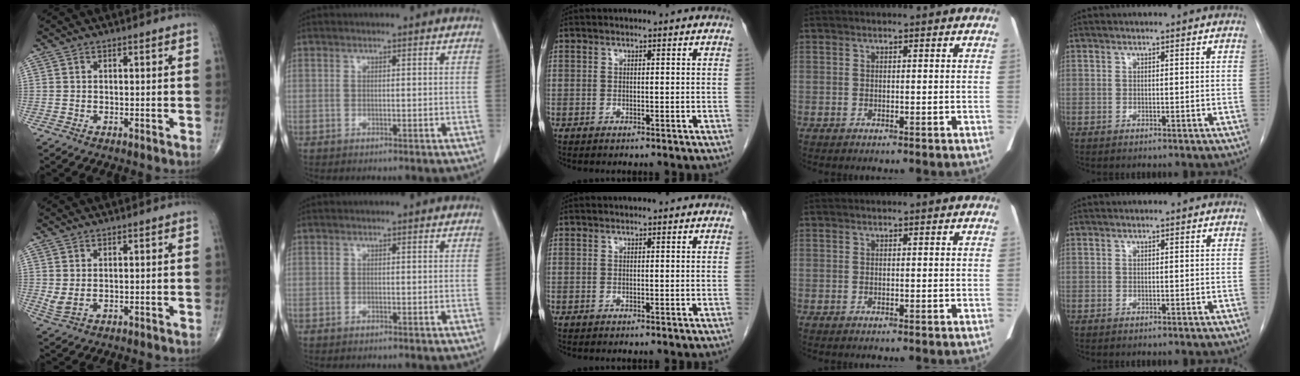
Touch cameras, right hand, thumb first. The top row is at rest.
{"thumb": {"total": 2.7, "force": [0.4, 1.4, 2.2], "torque": [-0.052, 0.001, 0.017]}}